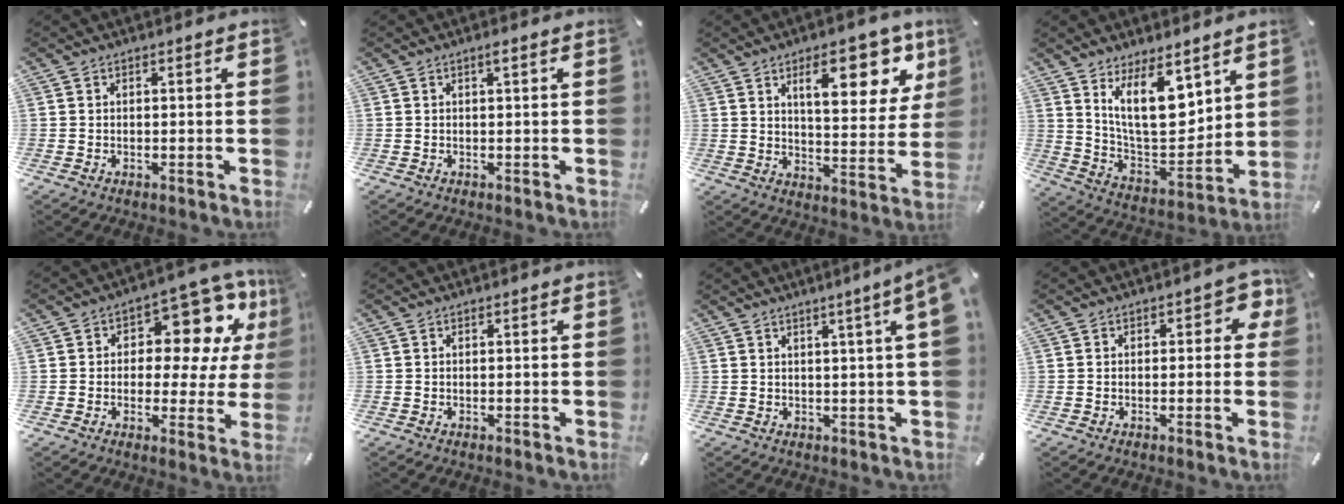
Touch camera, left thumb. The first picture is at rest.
{"total": 1.2, "force": [0.5, 0.1, 1.1], "torque": [-0.021, 0.000, 0.008]}
{"total": 17.9, "force": [9.2, 7.6, 13.4], "torque": [-0.178, -0.036, 0.142]}
{"total": 16.9, "force": [9.4, 7.8, 11.6], "torque": [-0.213, -0.061, 0.168]}
{"total": 14.7, "force": [7.1, 8.3, 9.9], "torque": [-0.130, -0.051, 0.121]}
{"total": 0.0}
{"total": 5.8, "force": [2.8, -0.5, 5.0], "torque": [-0.090, -0.011, 0.046]}
{"total": 4.3, "force": [1.0, 2.5, 3.4], "torque": [-0.037, 0.000, 0.009]}